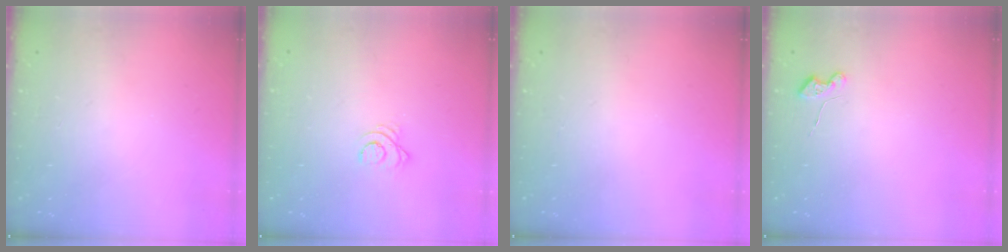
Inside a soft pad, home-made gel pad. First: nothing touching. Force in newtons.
{"total": 2.9, "press": 2.9, "slide": 0.4}
{"total": 0.0}
{"total": 3.5, "press": 3.5, "slide": 0.4}